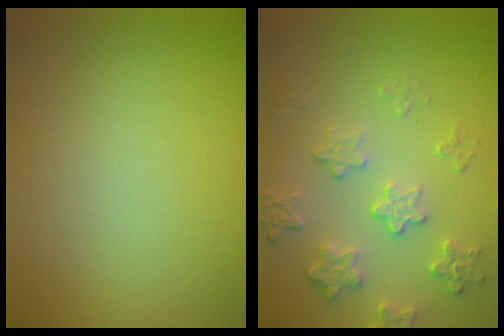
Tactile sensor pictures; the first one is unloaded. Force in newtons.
{"total": 4.2, "press": 3.1, "slide": 2.9}